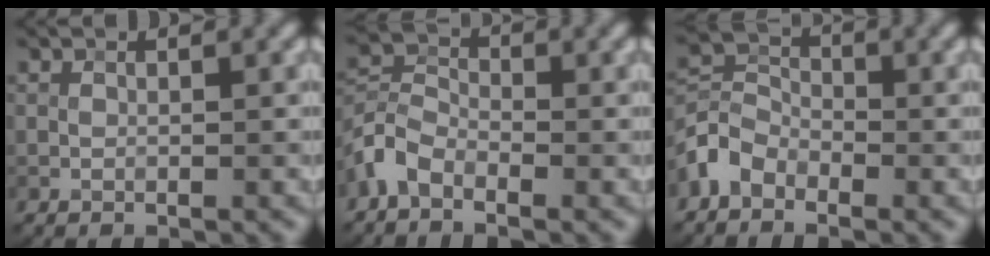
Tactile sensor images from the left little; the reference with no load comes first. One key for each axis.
{"total": 3.5, "fx": -2.3, "fy": 1.9, "fz": 1.8, "tx": -0.042, "ty": 0.009, "tz": -0.060}
{"total": 3.4, "fx": -2.2, "fy": 2.2, "fz": 1.2, "tx": -0.025, "ty": 0.009, "tz": -0.057}